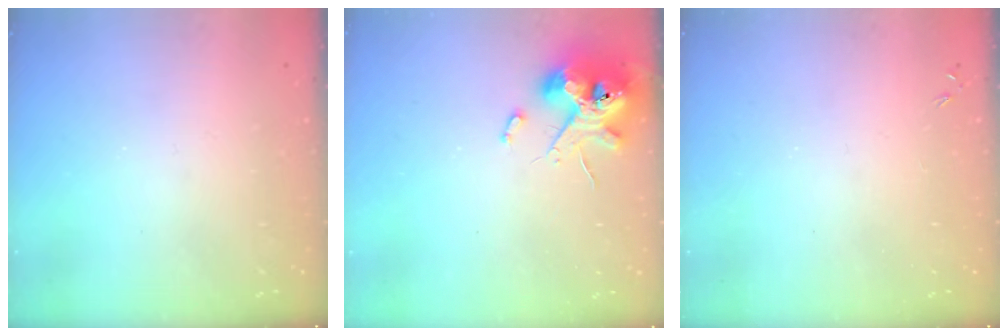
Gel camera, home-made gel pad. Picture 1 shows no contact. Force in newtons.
{"total": 12.1, "press": 12.0, "slide": 1.6}
{"total": 0.0}